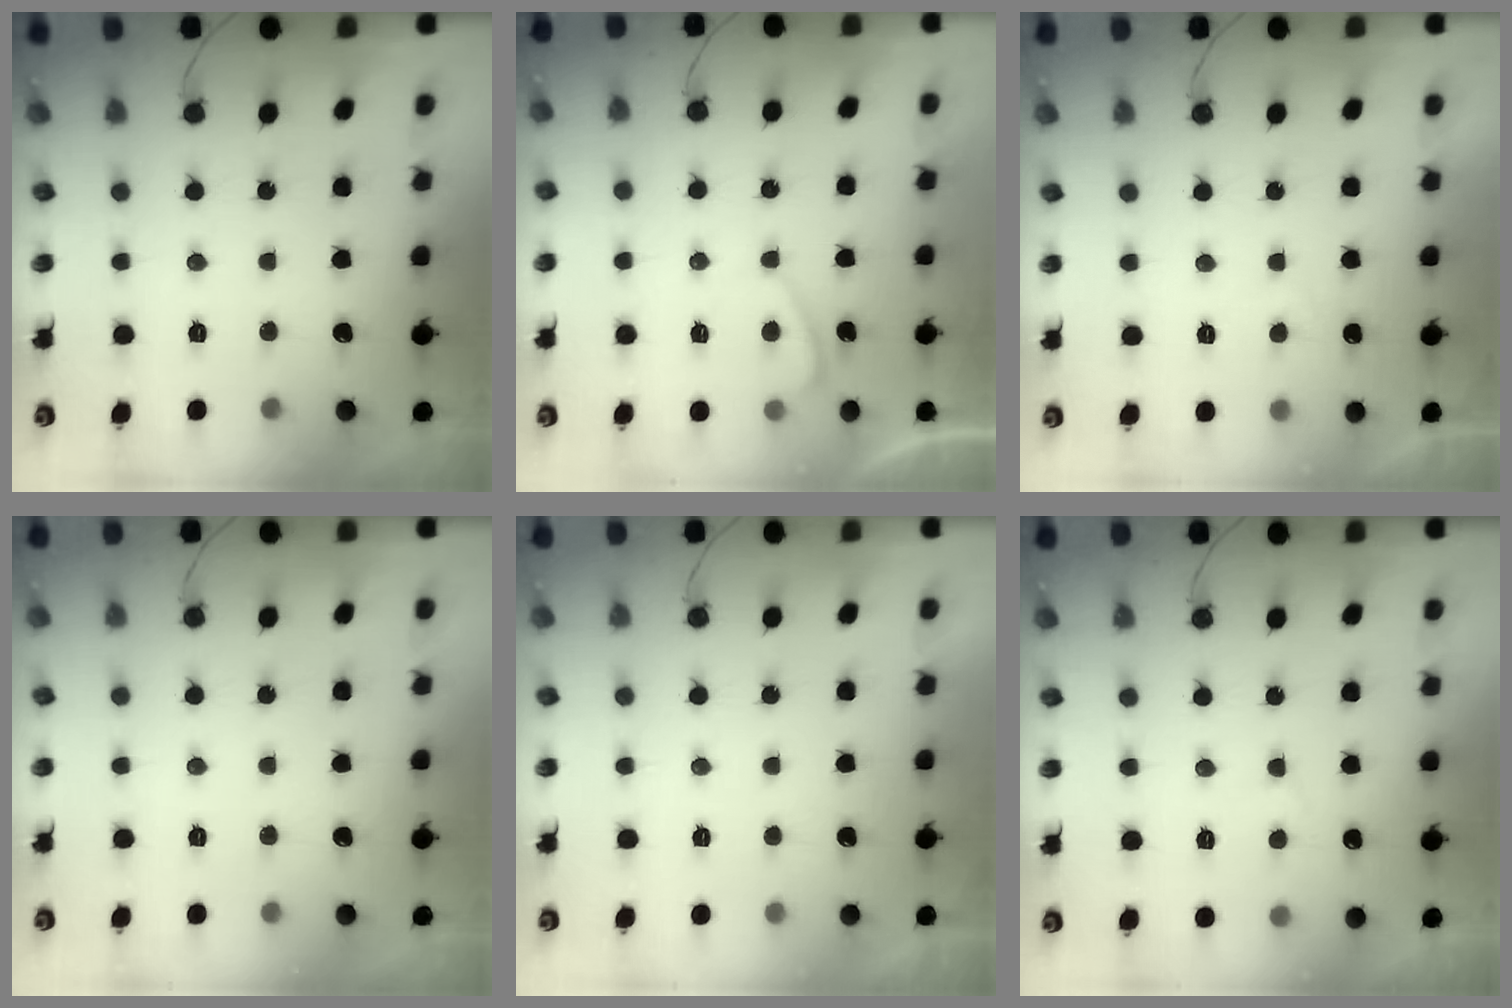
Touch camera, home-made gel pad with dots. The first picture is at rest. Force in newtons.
{"total": 0.9, "press": 0.7, "slide": 0.5}
{"total": 0.9, "press": 0.7, "slide": 0.5}
{"total": 0.0}
{"total": 2.2, "press": 2.1, "slide": 0.3}
{"total": 2.8, "press": 2.8, "slide": 0.3}